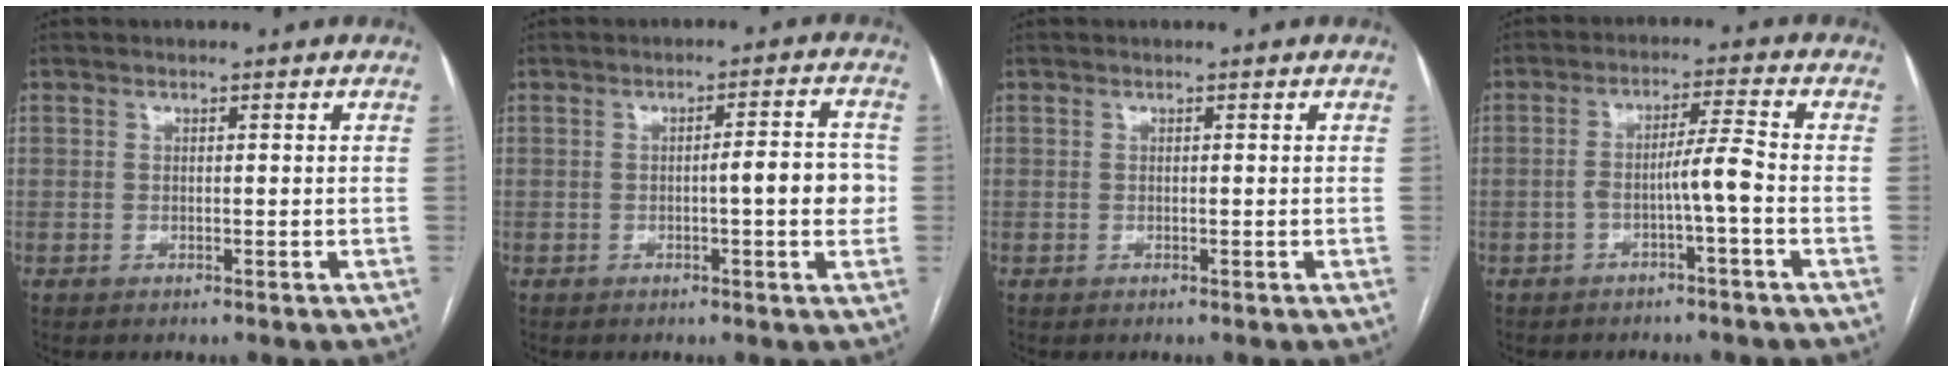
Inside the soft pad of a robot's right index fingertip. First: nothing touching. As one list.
[{"total": 5.7, "force": [-0.5, 0.9, 5.6], "torque": [-0.071, 0.013, -0.009]}, {"total": 0.0}, {"total": 4.6, "force": [-1.7, -0.7, 4.2], "torque": [-0.072, 0.011, -0.028]}]